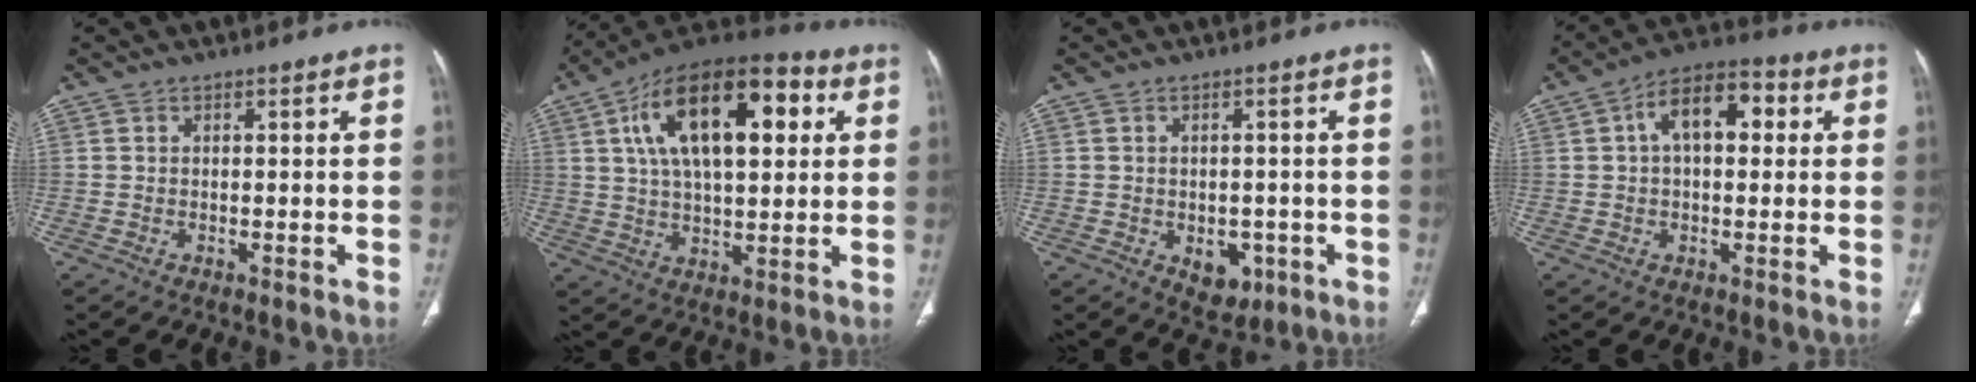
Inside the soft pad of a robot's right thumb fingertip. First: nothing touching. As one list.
[{"total": 22.8, "force": [6.8, 10.9, 18.8], "torque": [-0.291, 0.014, 0.103]}, {"total": 5.4, "force": [-1.8, 3.8, 3.5], "torque": [-0.023, 0.005, -0.010]}, {"total": 11.1, "force": [2.5, 6.2, 8.8], "torque": [-0.126, 0.030, 0.032]}]